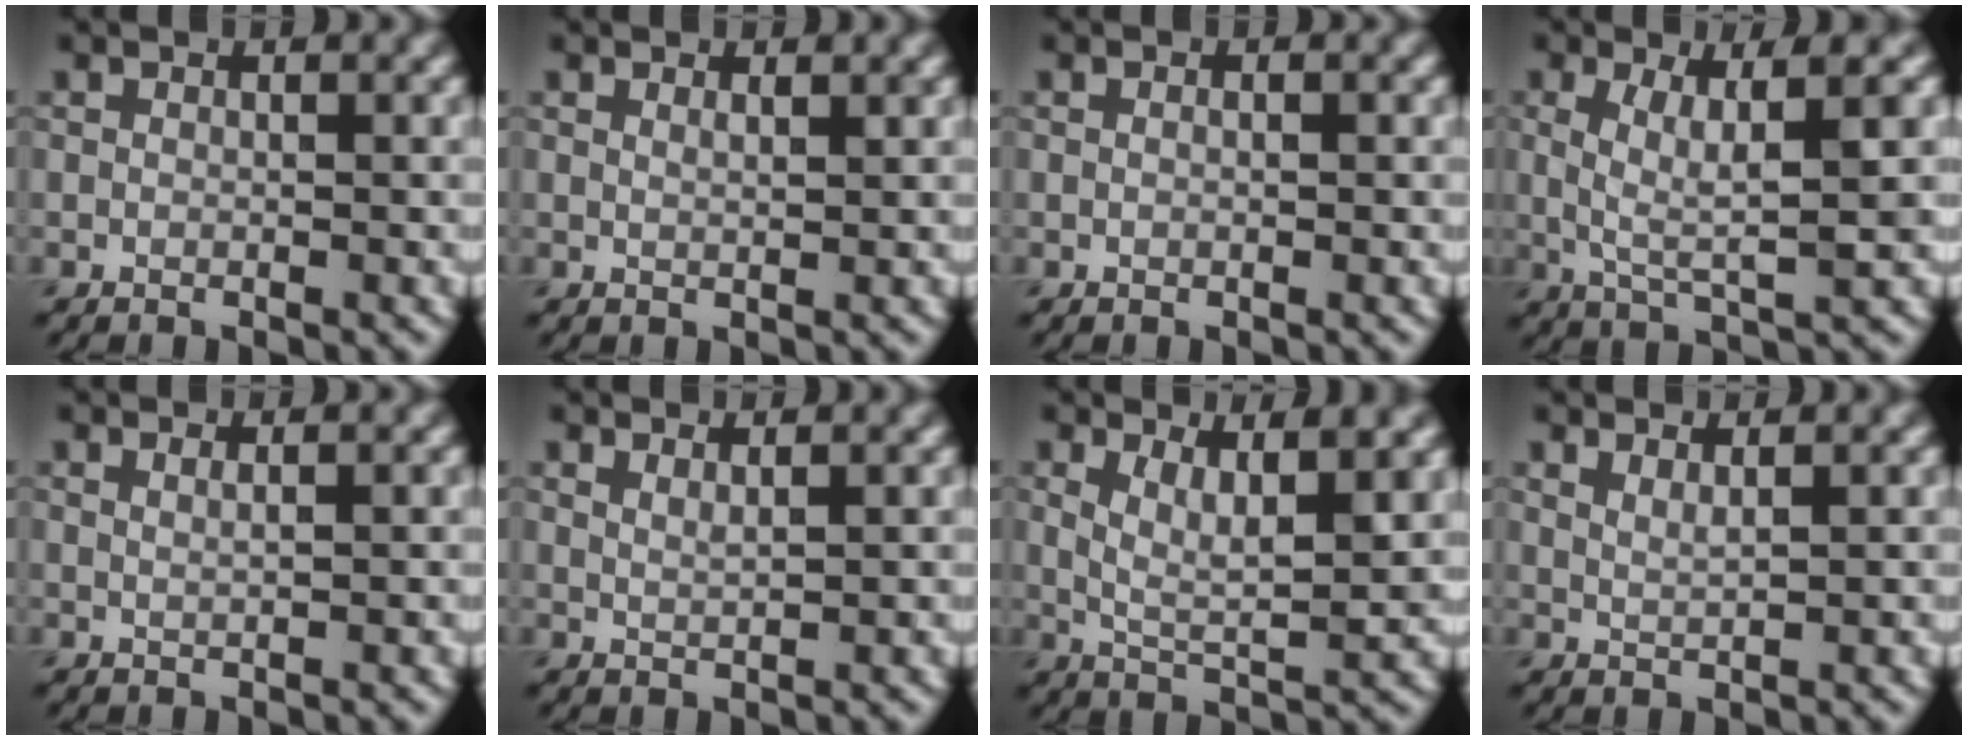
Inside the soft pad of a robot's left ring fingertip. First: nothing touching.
{"total": 1.0, "force": [0.7, 0.3, 0.7], "torque": [-0.008, 0.000, 0.008]}
{"total": 0.9, "force": [0.3, 0.4, 0.8], "torque": [-0.006, -0.008, 0.000]}
{"total": 4.6, "force": [0.9, 0.9, 4.5], "torque": [-0.088, 0.003, 0.017]}
{"total": 1.2, "force": [0.6, 0.5, 0.9], "torque": [-0.007, -0.001, 0.001]}
{"total": 1.2, "force": [0.9, 0.4, 0.7], "torque": [-0.006, -0.002, 0.012]}
{"total": 4.6, "force": [1.9, 1.3, 4.0], "torque": [-0.077, -0.009, 0.036]}
{"total": 1.5, "force": [1.1, 0.5, 0.9], "torque": [-0.007, -0.002, 0.014]}